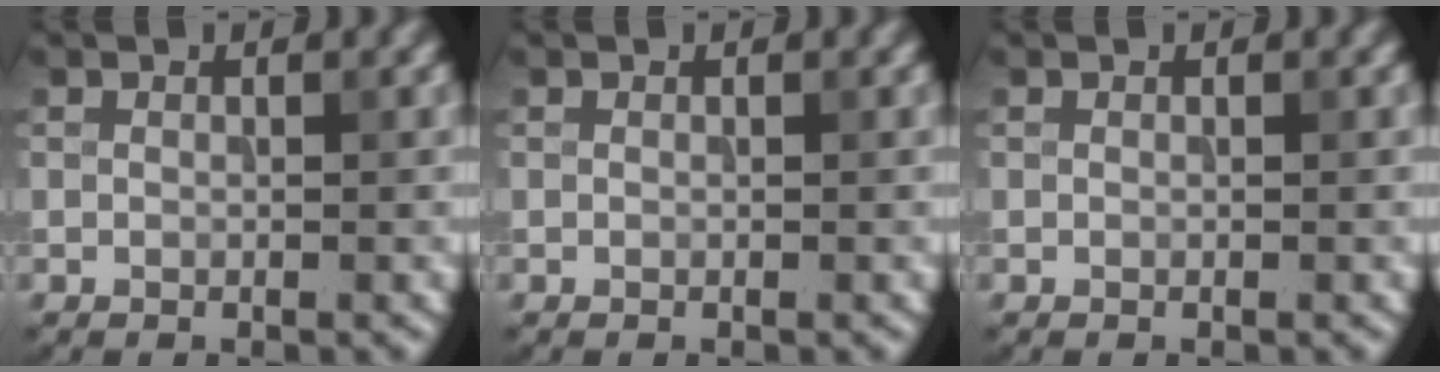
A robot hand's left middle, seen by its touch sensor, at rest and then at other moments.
{"total": 0.0}
{"total": 0.0}